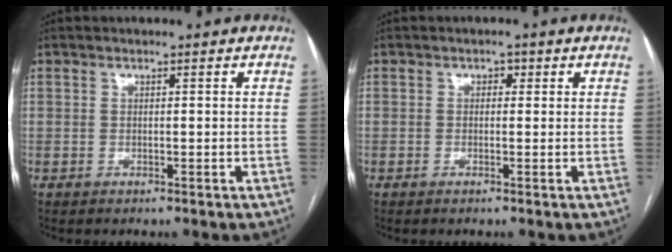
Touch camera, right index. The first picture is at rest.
{"total": 1.2, "force": [0.3, 0.7, 0.9], "torque": [-0.015, 0.007, 0.001]}